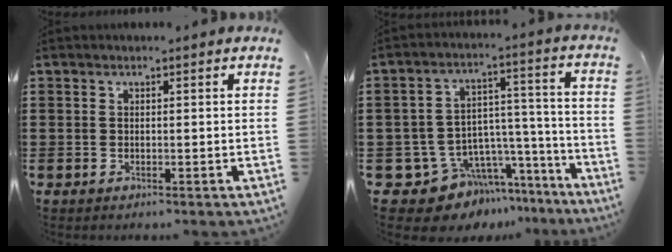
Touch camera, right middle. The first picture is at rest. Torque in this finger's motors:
{"motor_torque": [0.75, -0.68, 0.12, 0.00]}